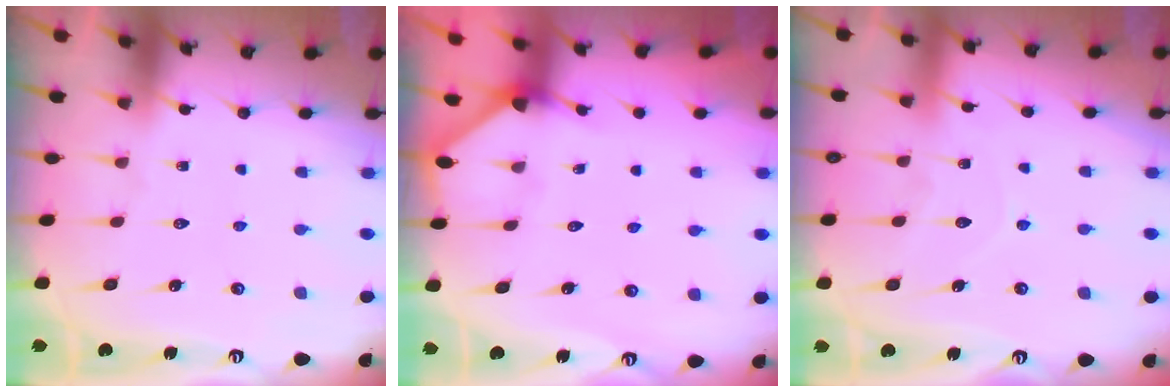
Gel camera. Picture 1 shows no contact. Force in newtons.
{"total": 2.7, "press": 2.7, "slide": 0.2}
{"total": 6.4, "press": 6.4, "slide": 0.7}